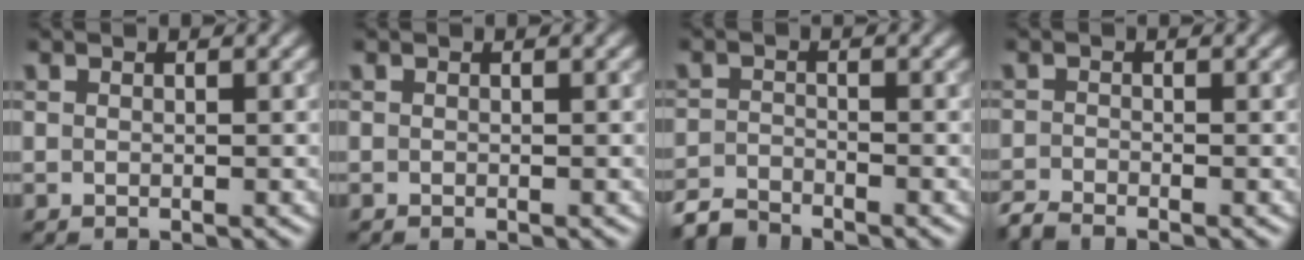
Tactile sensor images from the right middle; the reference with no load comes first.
{"total": 0.0}
{"total": 2.5, "force": [-2.5, 0.3, 0.4], "torque": [-0.008, -0.005, -0.056]}
{"total": 1.8, "force": [-1.7, 0.1, 0.6], "torque": [-0.012, -0.008, -0.040]}